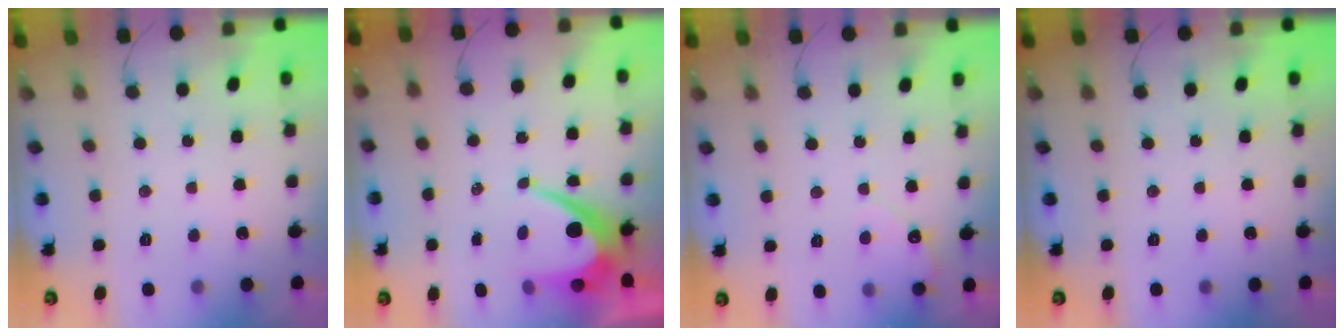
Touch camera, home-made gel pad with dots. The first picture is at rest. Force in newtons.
{"total": 7.9, "press": 7.8, "slide": 0.5}
{"total": 2.6, "press": 2.6, "slide": 0.2}
{"total": 0.0}